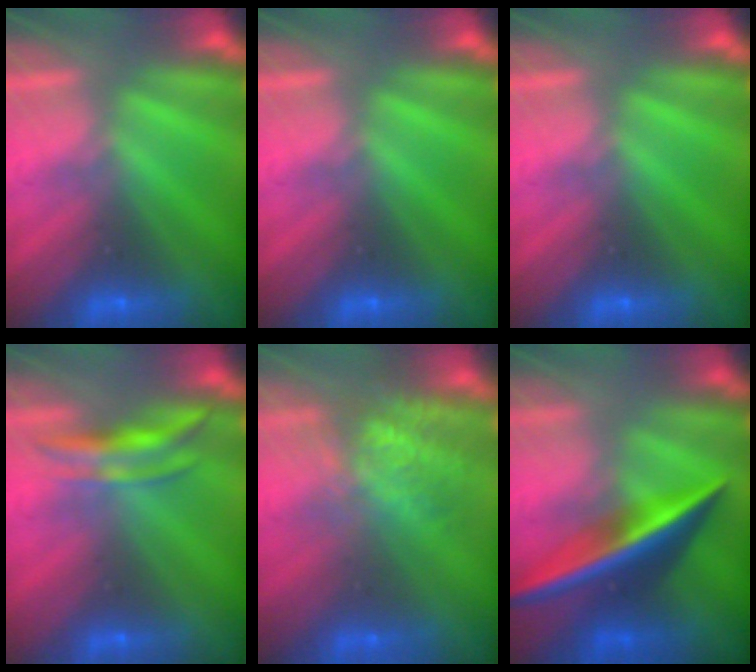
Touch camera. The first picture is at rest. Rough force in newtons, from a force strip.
{"total": 0.0}
{"total": 0.0}
{"total": 3.9}
{"total": 10.6}
{"total": 2.7}